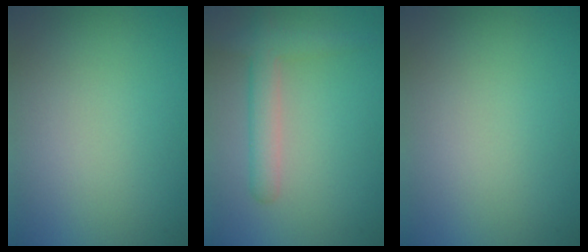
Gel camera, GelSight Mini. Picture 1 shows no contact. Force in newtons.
{"total": 3.0, "press": 3.0, "slide": 0.2}
{"total": 0.0}